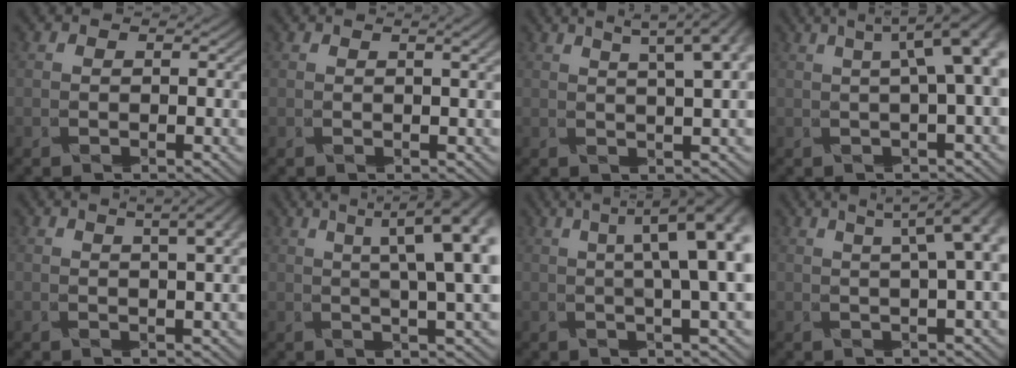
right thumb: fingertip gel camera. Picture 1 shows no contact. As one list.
[{"total": 1.7, "force": [0.5, 0.4, 1.6], "torque": [-0.036, -0.004, 0.017]}, {"total": 7.3, "force": [4.0, 1.5, 5.9], "torque": [-0.080, 0.029, 0.056]}, {"total": 7.9, "force": [1.5, 1.5, 7.6], "torque": [-0.105, 0.019, 0.022]}, {"total": 4.6, "force": [2.1, 0.9, 4.0], "torque": [-0.058, 0.013, 0.035]}, {"total": 10.7, "force": [3.5, 1.9, 9.9], "torque": [-0.127, 0.036, 0.043]}, {"total": 11.1, "force": [2.6, 2.1, 10.6], "torque": [-0.124, 0.040, 0.034]}, {"total": 6.6, "force": [2.1, 0.8, 6.2], "torque": [-0.086, 0.023, 0.033]}]